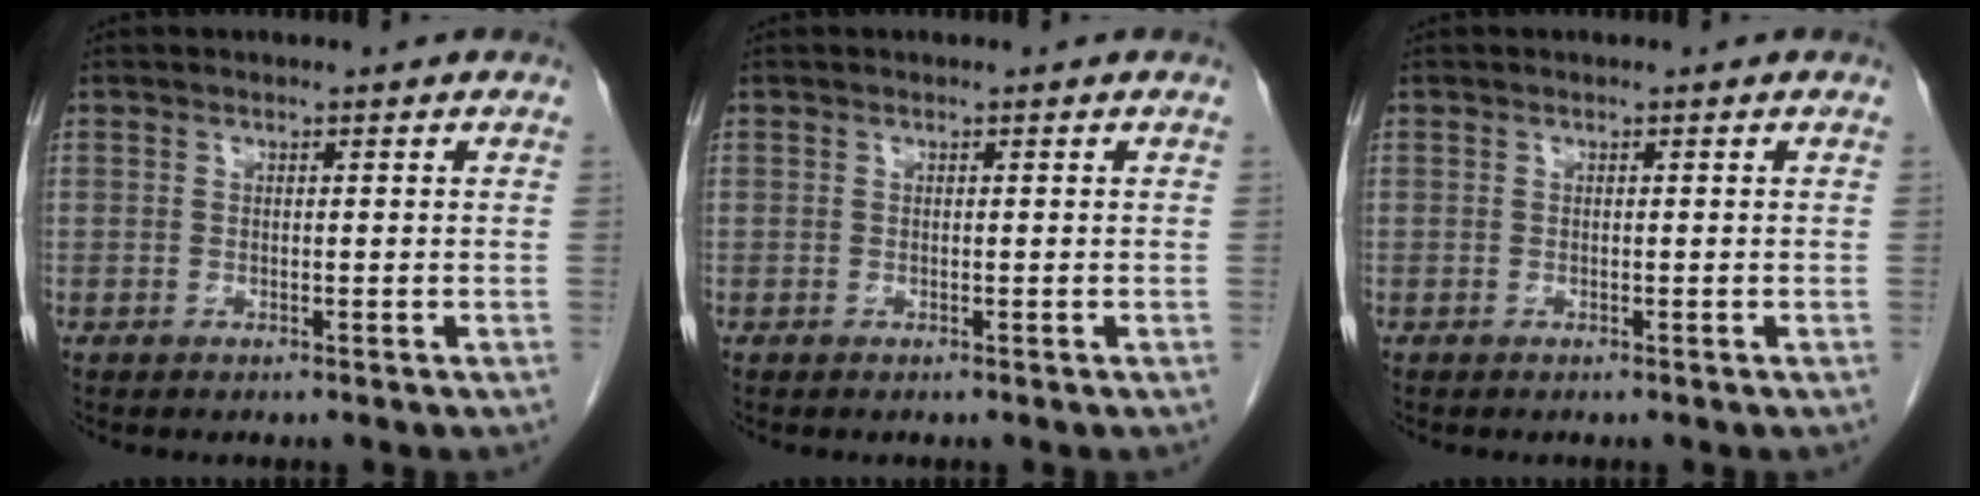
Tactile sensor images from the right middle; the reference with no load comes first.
{"total": 0.0}
{"total": 0.0}